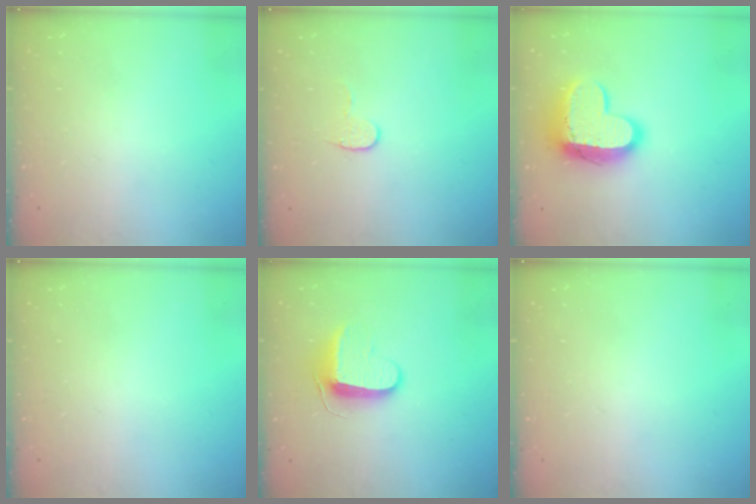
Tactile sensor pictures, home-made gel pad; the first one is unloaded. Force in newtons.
{"total": 5.7, "press": 5.7, "slide": 0.5}
{"total": 14.3, "press": 14.3, "slide": 1.2}
{"total": 0.0}
{"total": 8.9, "press": 8.9, "slide": 0.8}
{"total": 0.0}